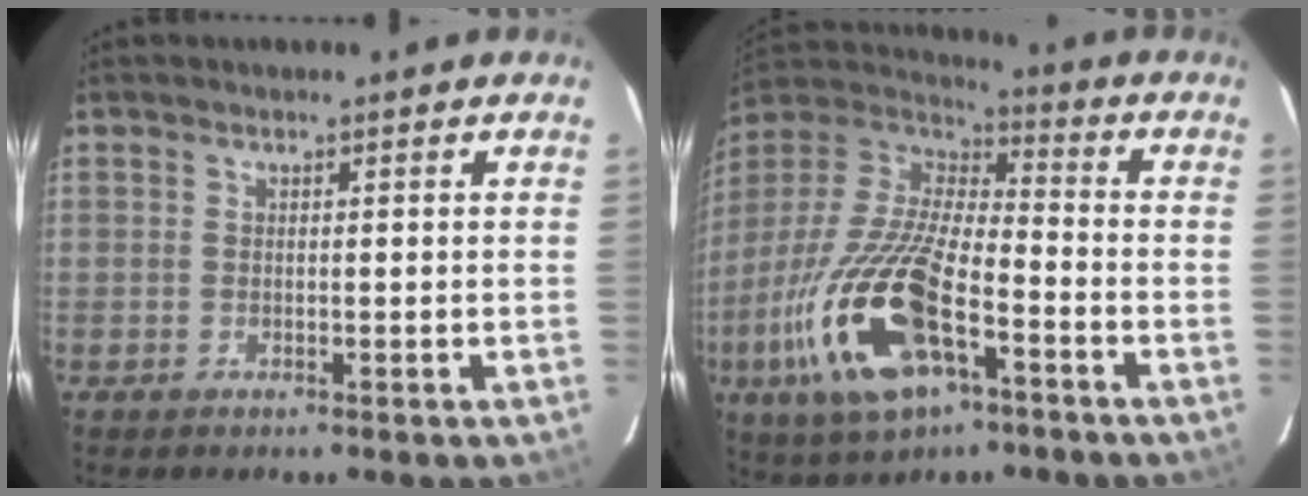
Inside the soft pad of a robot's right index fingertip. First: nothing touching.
{"total": 23.5, "force": [-10.0, 9.3, 19.2], "torque": [-0.402, -0.043, -0.187]}